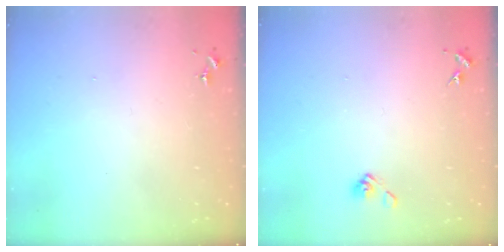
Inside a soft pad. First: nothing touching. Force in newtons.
{"total": 5.2, "press": 4.6, "slide": 2.4}